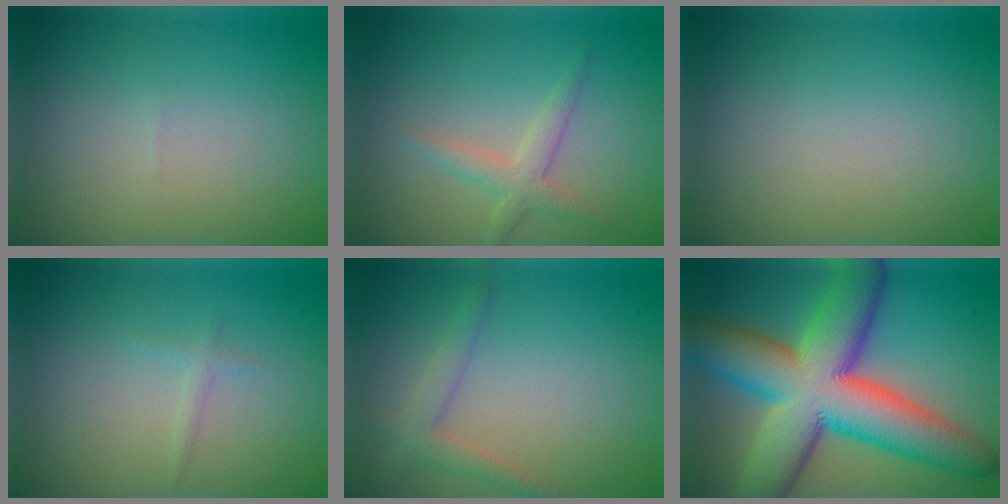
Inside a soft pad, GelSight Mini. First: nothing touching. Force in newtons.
{"total": 2.2, "press": 2.2, "slide": 0.1}
{"total": 0.0}
{"total": 0.8, "press": 0.8, "slide": 0.0}
{"total": 2.3, "press": 2.3, "slide": 0.1}
{"total": 15.9, "press": 15.8, "slide": 0.4}